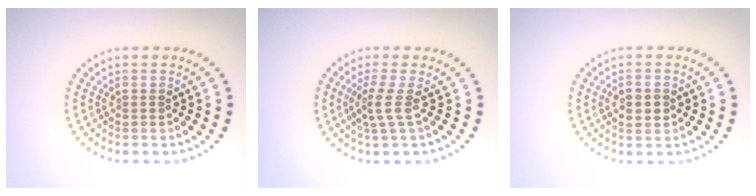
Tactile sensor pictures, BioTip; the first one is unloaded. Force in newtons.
{"total": 2.0, "press": 1.4, "slide": 1.5}
{"total": 2.5, "press": 2.5, "slide": 0.1}